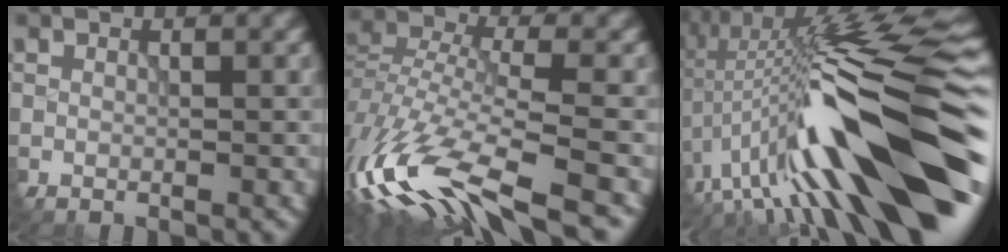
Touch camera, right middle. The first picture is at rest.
{"total": 12.2, "force": [-7.3, 4.1, 8.9], "torque": [-0.210, -0.002, -0.121]}
{"total": 16.3, "force": [-3.5, 3.2, 15.6], "torque": [-0.234, 0.035, -0.061]}